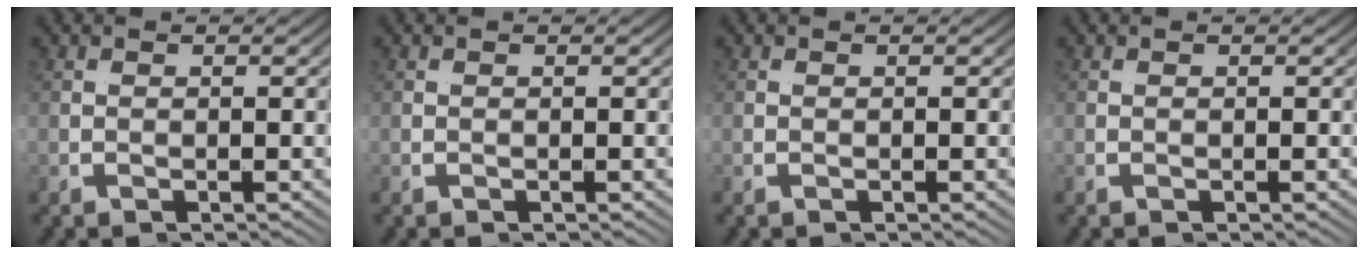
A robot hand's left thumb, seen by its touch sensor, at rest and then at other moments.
{"total": 0.0}
{"total": 0.0}
{"total": 0.0}